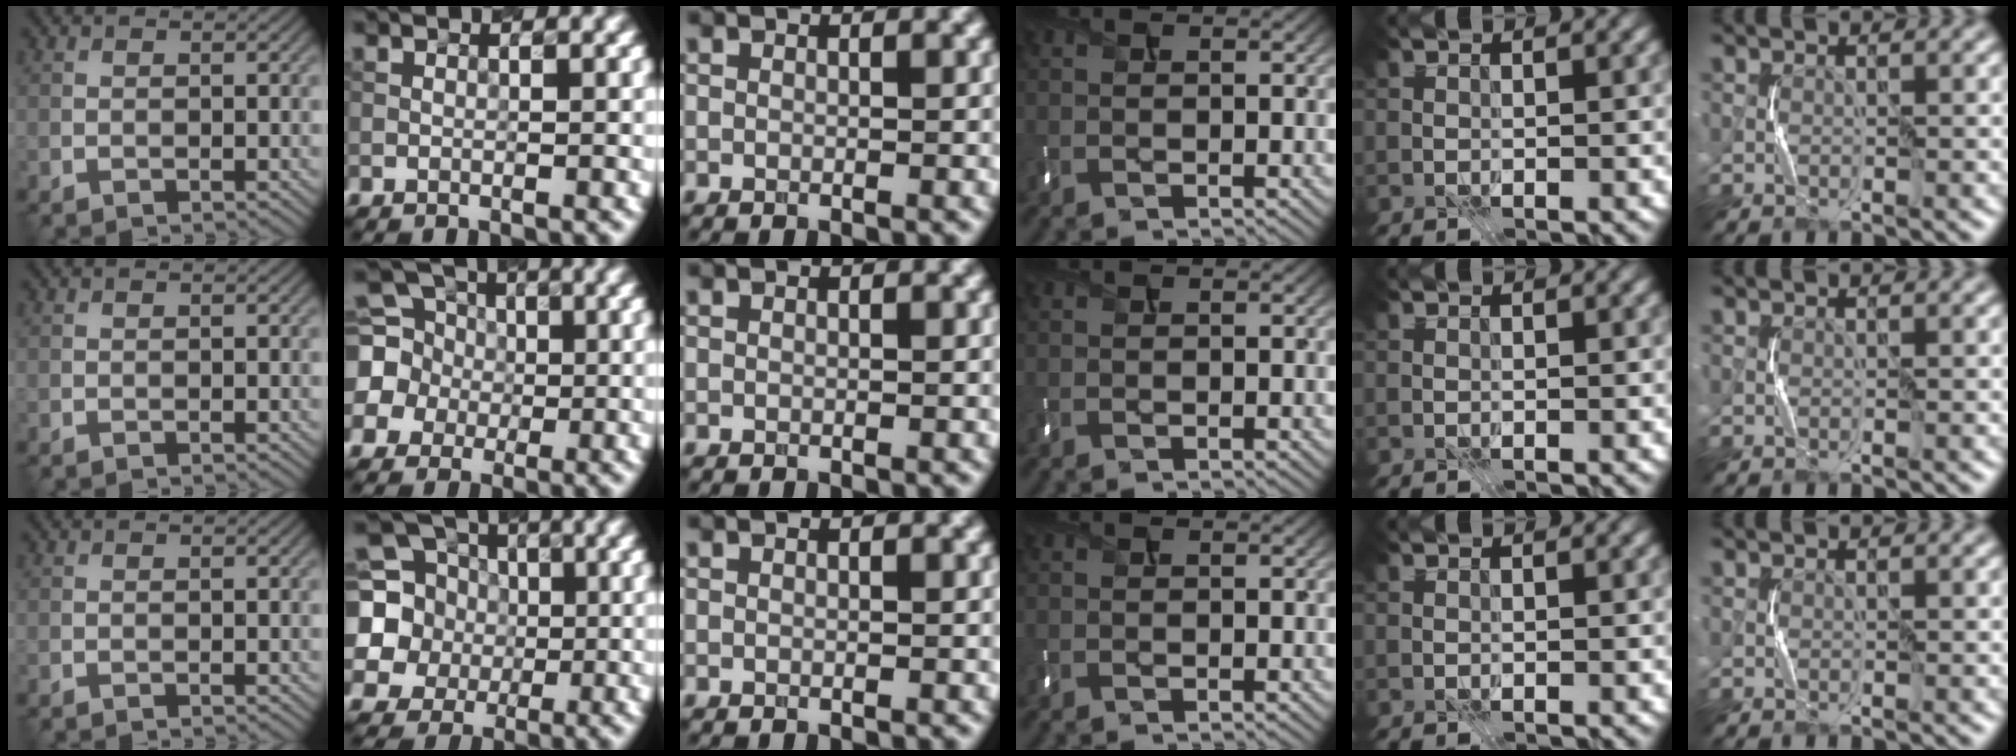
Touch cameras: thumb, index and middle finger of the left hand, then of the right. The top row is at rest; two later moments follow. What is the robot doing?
{"motion": "press", "object": "keyboard"}